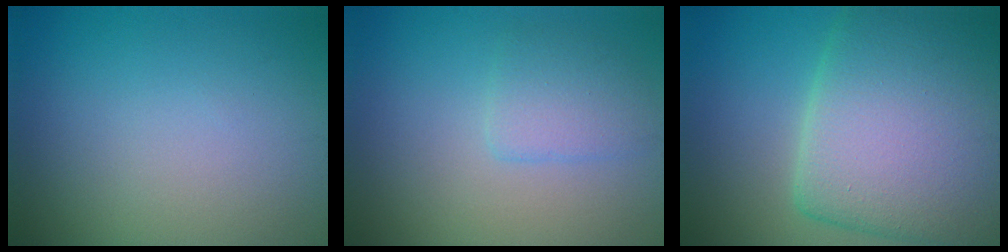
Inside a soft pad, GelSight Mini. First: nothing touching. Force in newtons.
{"total": 2.4, "press": 2.4, "slide": 0.2}
{"total": 12.6, "press": 12.6, "slide": 0.9}